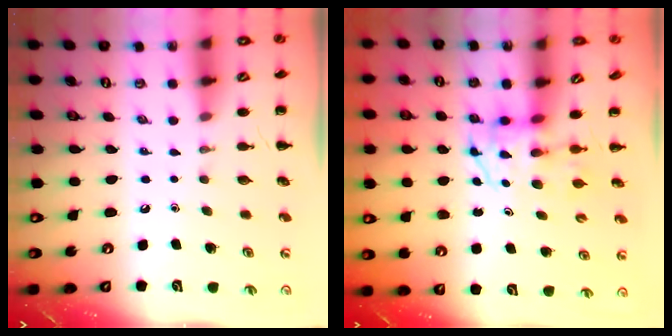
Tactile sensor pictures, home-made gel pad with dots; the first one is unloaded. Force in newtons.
{"total": 3.5, "press": 3.5, "slide": 0.5}